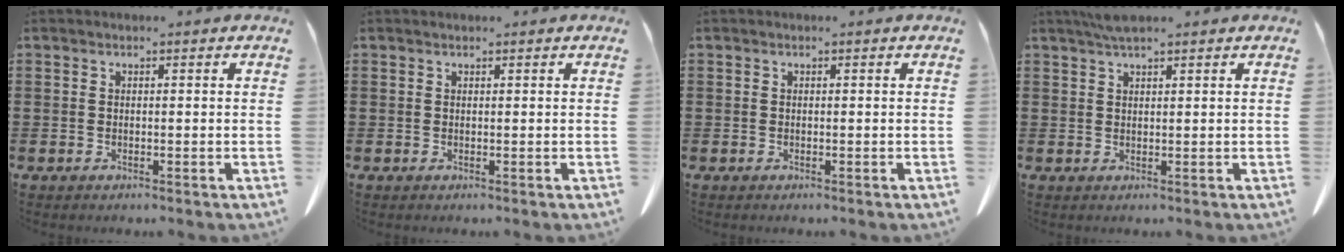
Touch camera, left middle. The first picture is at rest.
{"total": 0.0}
{"total": 0.0}
{"total": 2.4, "force": [1.8, 0.3, 1.5], "torque": [-0.033, 0.002, 0.034]}